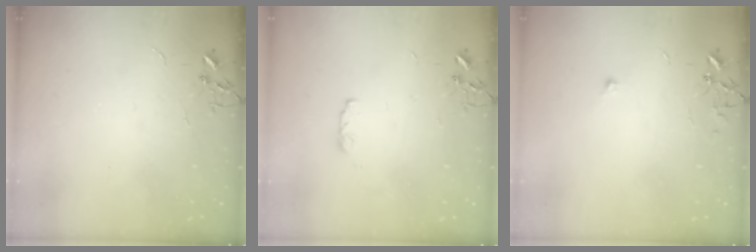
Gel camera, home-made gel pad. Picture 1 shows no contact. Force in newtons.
{"total": 4.2, "press": 4.1, "slide": 0.7}
{"total": 6.5, "press": 6.5, "slide": 0.6}